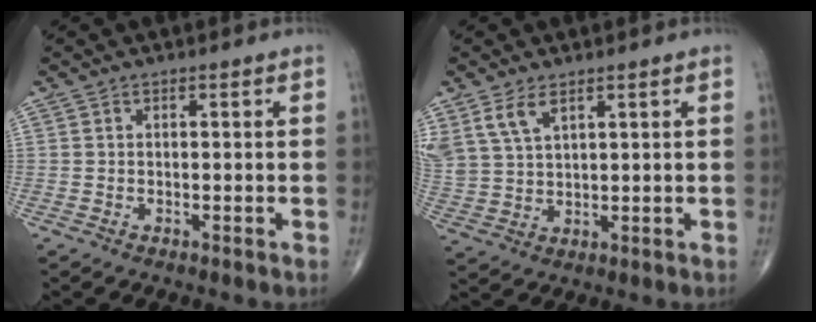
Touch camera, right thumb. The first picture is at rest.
{"total": 6.8, "force": [4.1, 3.3, 4.3], "torque": [-0.091, -0.009, 0.093]}